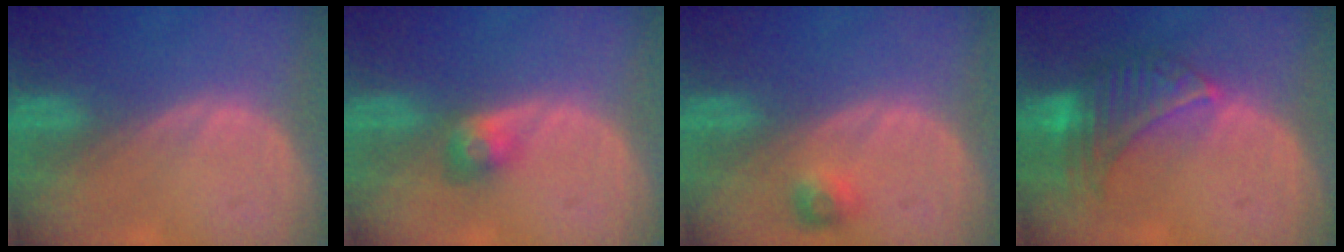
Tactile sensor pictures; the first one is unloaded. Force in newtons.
{"total": 3.0, "press": 2.6, "slide": 1.5}
{"total": 2.4, "press": 2.2, "slide": 0.9}
{"total": 7.7, "press": 7.0, "slide": 3.2}